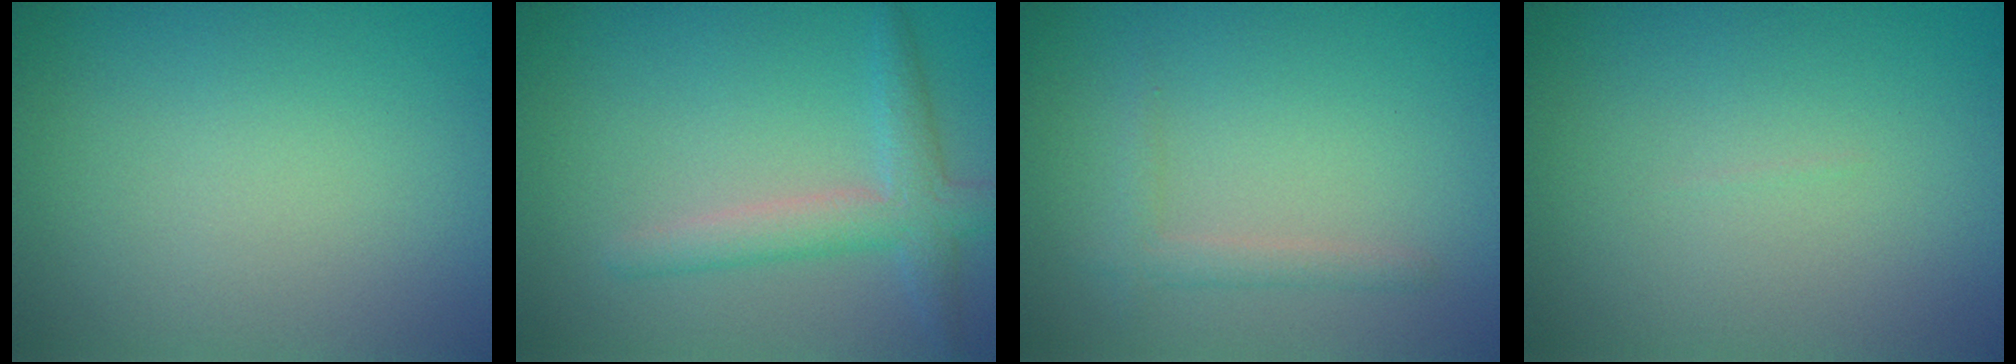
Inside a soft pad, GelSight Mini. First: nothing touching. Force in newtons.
{"total": 3.2, "press": 3.2, "slide": 0.2}
{"total": 1.4, "press": 1.4, "slide": 0.1}
{"total": 0.0}